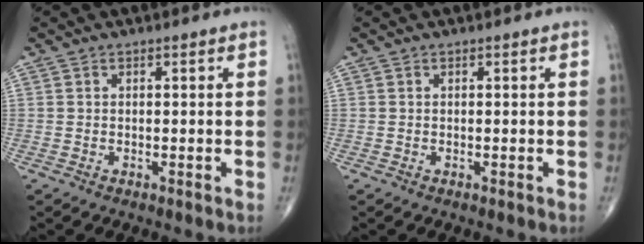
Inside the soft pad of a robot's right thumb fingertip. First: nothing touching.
{"total": 0.0}